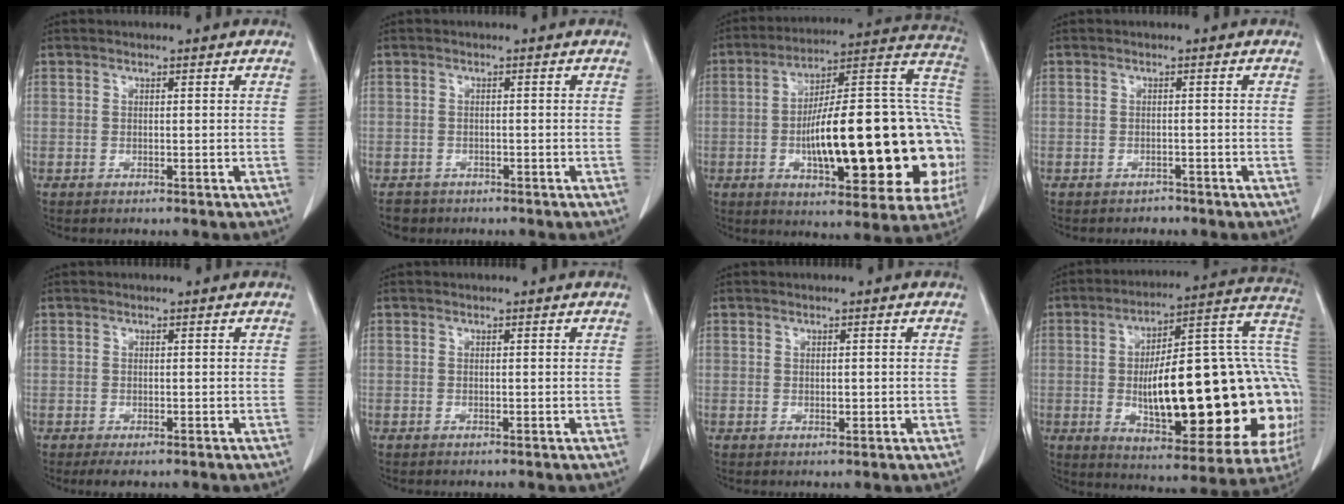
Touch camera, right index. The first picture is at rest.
{"total": 3.5, "force": [-2.5, 2.4, 0.0], "torque": [-0.007, 0.005, -0.039]}
{"total": 30.6, "force": [-4.4, 7.7, 29.3], "torque": [-0.338, 0.032, -0.059]}
{"total": 1.3, "force": [-1.1, 0.5, -0.2], "torque": [-0.003, -0.001, -0.015]}
{"total": 2.0, "force": [-1.4, 0.9, 1.1], "torque": [-0.019, -0.002, -0.016]}
{"total": 0.0}
{"total": 0.7, "force": [0.1, 0.5, 0.5], "torque": [-0.005, 0.002, 0.003]}
{"total": 34.2, "force": [-2.8, 8.9, 32.9], "torque": [-0.386, 0.033, -0.029]}